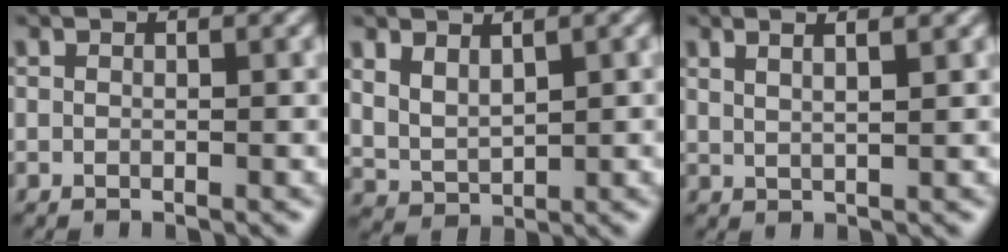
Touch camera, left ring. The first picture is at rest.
{"total": 2.7, "force": [1.5, 1.6, 1.7], "torque": [-0.038, -0.008, 0.037]}
{"total": 3.6, "force": [2.2, 1.5, 2.5], "torque": [-0.011, 0.017, 0.004]}